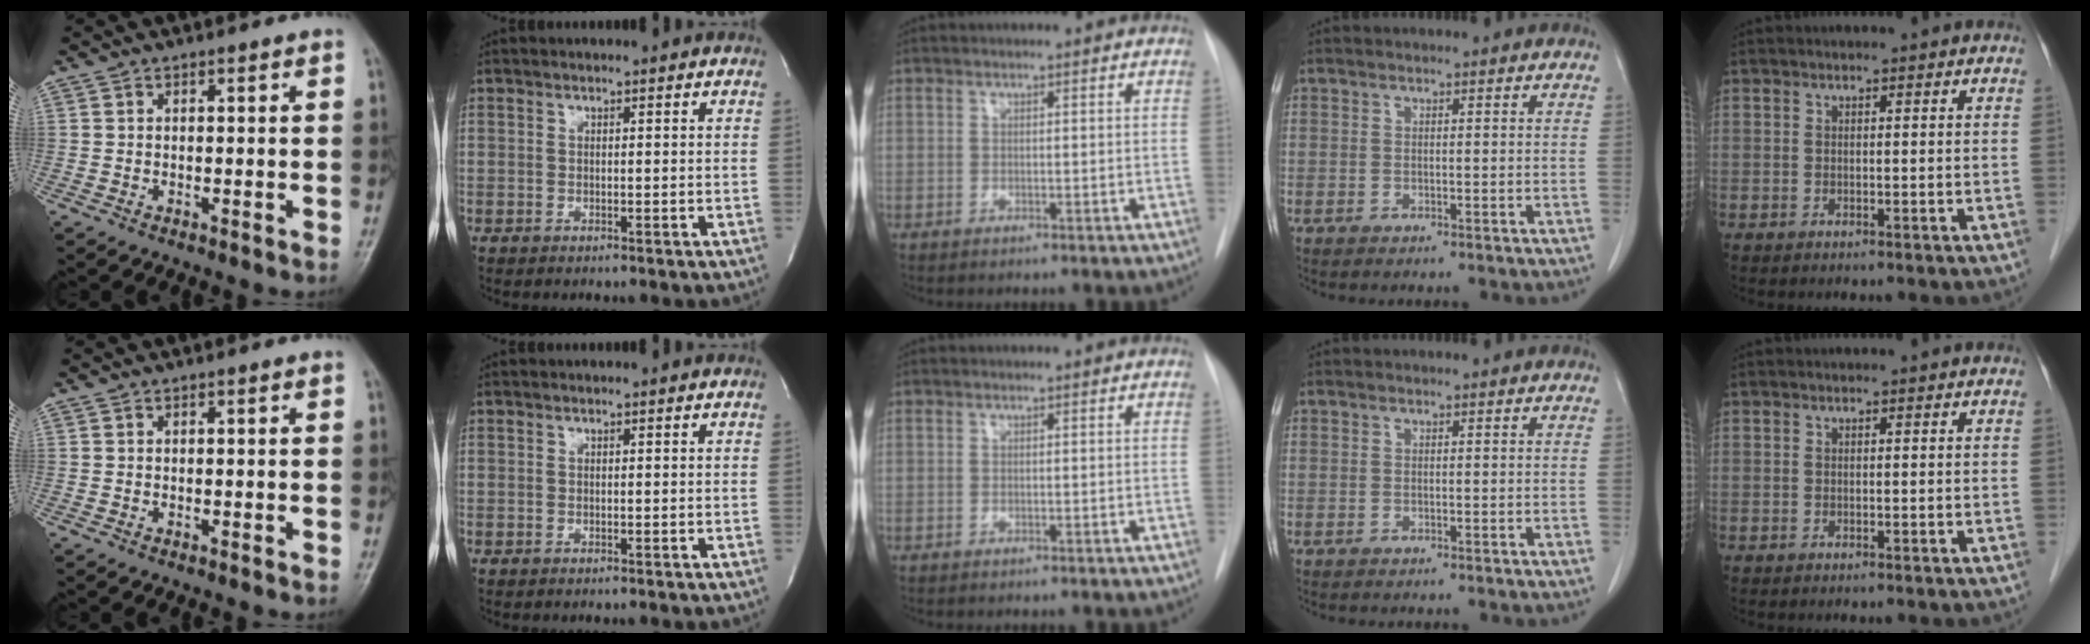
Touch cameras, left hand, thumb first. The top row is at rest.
{}